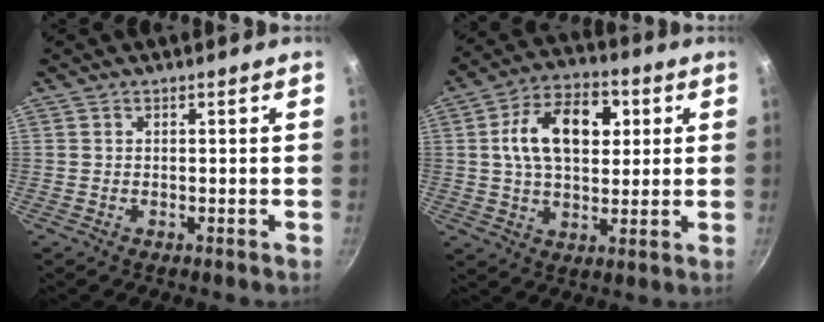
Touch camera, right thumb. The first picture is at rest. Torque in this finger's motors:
{"motor_torque": [0.04, 0.22, 0.50, -0.04, 0.20]}